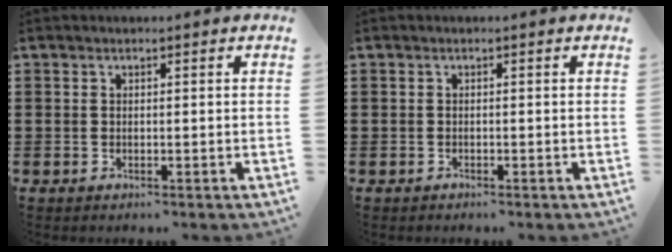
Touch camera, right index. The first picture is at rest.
{"total": 0.5, "force": [-0.4, 0.3, -0.1], "torque": [0.002, 0.005, -0.011]}